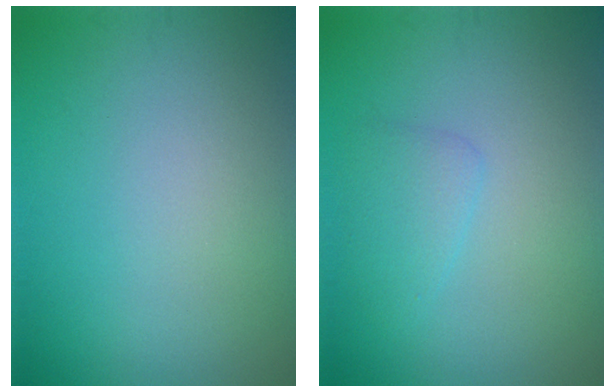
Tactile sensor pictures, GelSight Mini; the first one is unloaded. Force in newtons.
{"total": 1.8, "press": 1.8, "slide": 0.0}